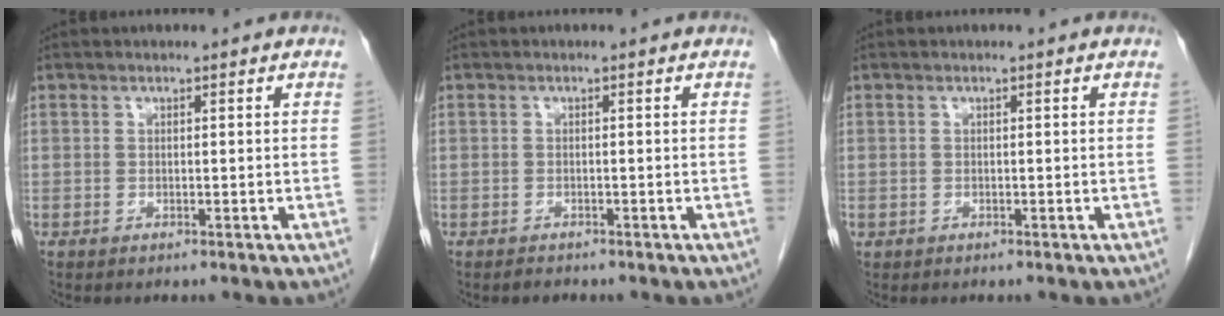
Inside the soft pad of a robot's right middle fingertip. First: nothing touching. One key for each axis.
{"total": 0.8, "fx": -0.7, "fy": 0.4, "fz": 0.0, "tx": -0.003, "ty": 0.000, "tz": -0.013}
{"total": 0.0}